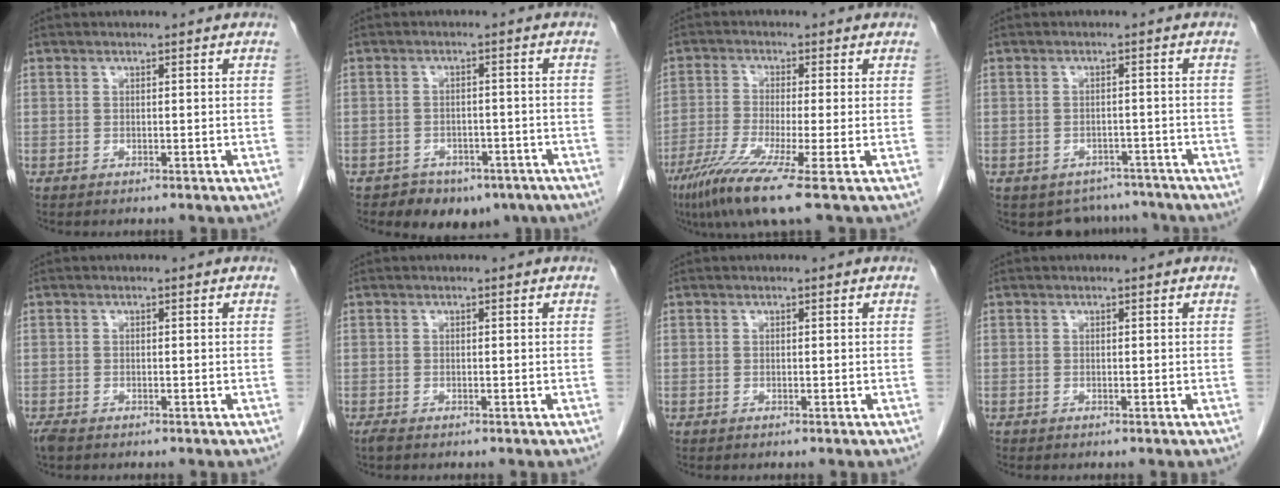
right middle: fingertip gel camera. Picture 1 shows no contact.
{"total": 7.6, "force": [-5.3, 4.9, 2.3], "torque": [-0.023, 0.013, -0.062]}
{"total": 9.2, "force": [-5.4, -0.9, 7.3], "torque": [-0.139, -0.033, -0.099]}
{"total": 6.5, "force": [-5.6, 3.3, -0.1], "torque": [0.010, 0.017, -0.066]}
{"total": 1.7, "force": [-1.3, 0.7, 0.9], "torque": [-0.023, -0.005, -0.021]}
{"total": 0.8, "force": [-0.7, 0.2, 0.4], "torque": [-0.015, -0.004, -0.012]}
{"total": 0.0}
{"total": 0.0}